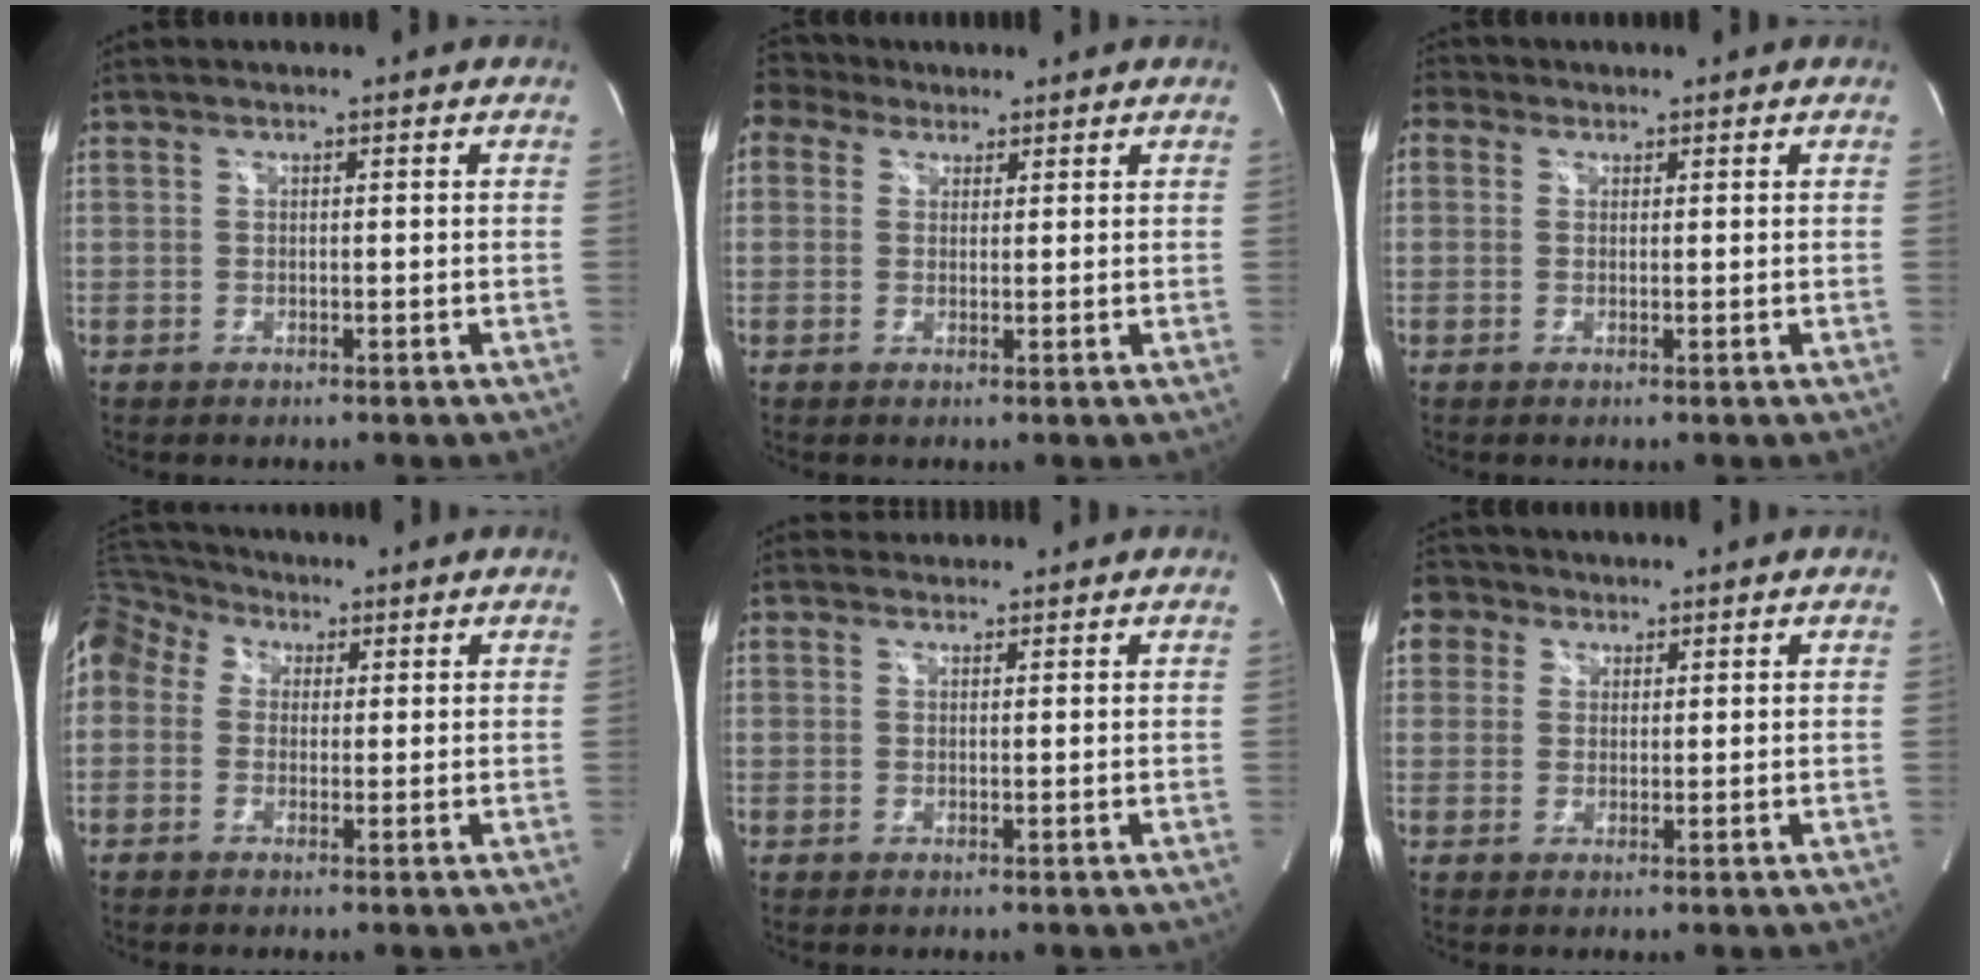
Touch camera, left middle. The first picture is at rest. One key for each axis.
{"total": 4.0, "fx": 3.3, "fy": 2.4, "fz": 0.1, "tx": -0.010, "ty": 0.030, "tz": 0.061}
{"total": 2.9, "fx": 1.3, "fy": 2.4, "fz": 1.0, "tx": -0.024, "ty": 0.021, "tz": 0.022}
{"total": 17.8, "fx": 6.9, "fy": 13.9, "fz": 8.7, "tx": -0.267, "ty": 0.105, "tz": 0.130}
{"total": 1.4, "fx": 1.3, "fy": 0.3, "fz": -0.4, "tx": -0.003, "ty": 0.012, "tz": 0.023}
{"total": 7.4, "fx": 4.4, "fy": 6.0, "fz": 0.2, "tx": -0.005, "ty": 0.027, "tz": 0.087}